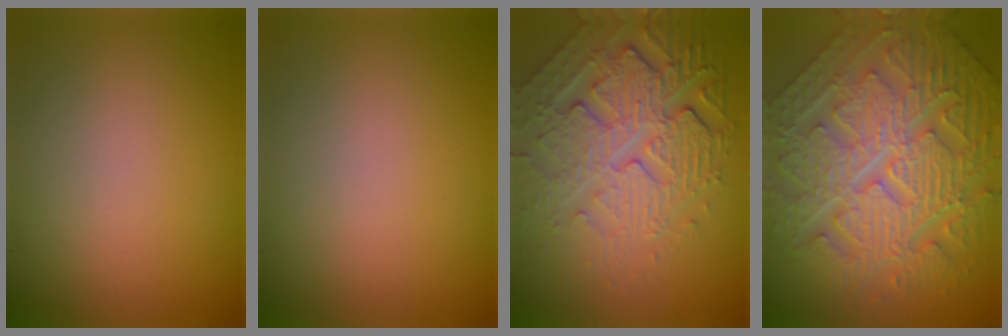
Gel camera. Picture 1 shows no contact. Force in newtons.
{"total": 0.0}
{"total": 7.8, "press": 5.5, "slide": 5.5}
{"total": 11.7, "press": 7.9, "slide": 8.6}